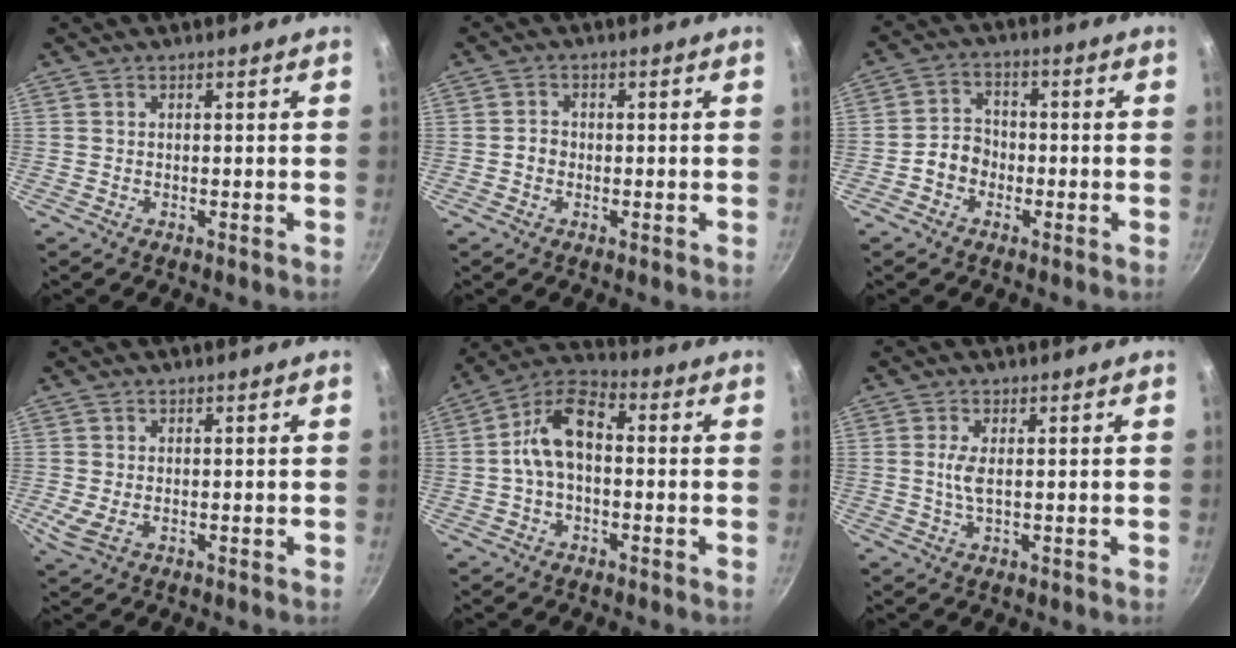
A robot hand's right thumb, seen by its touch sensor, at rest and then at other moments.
{"total": 1.9, "force": [-0.5, 1.6, 0.8], "torque": [-0.004, 0.010, -0.010]}
{"total": 4.9, "force": [-1.7, 4.1, 2.2], "torque": [-0.011, 0.025, -0.038]}
{"total": 3.3, "force": [-0.5, 2.1, 2.6], "torque": [-0.046, -0.010, -0.004]}
{"total": 10.1, "force": [-0.2, 5.9, 8.2], "torque": [-0.141, 0.038, -0.018]}
{"total": 2.8, "force": [0.3, 0.6, 2.7], "torque": [-0.064, -0.001, 0.007]}